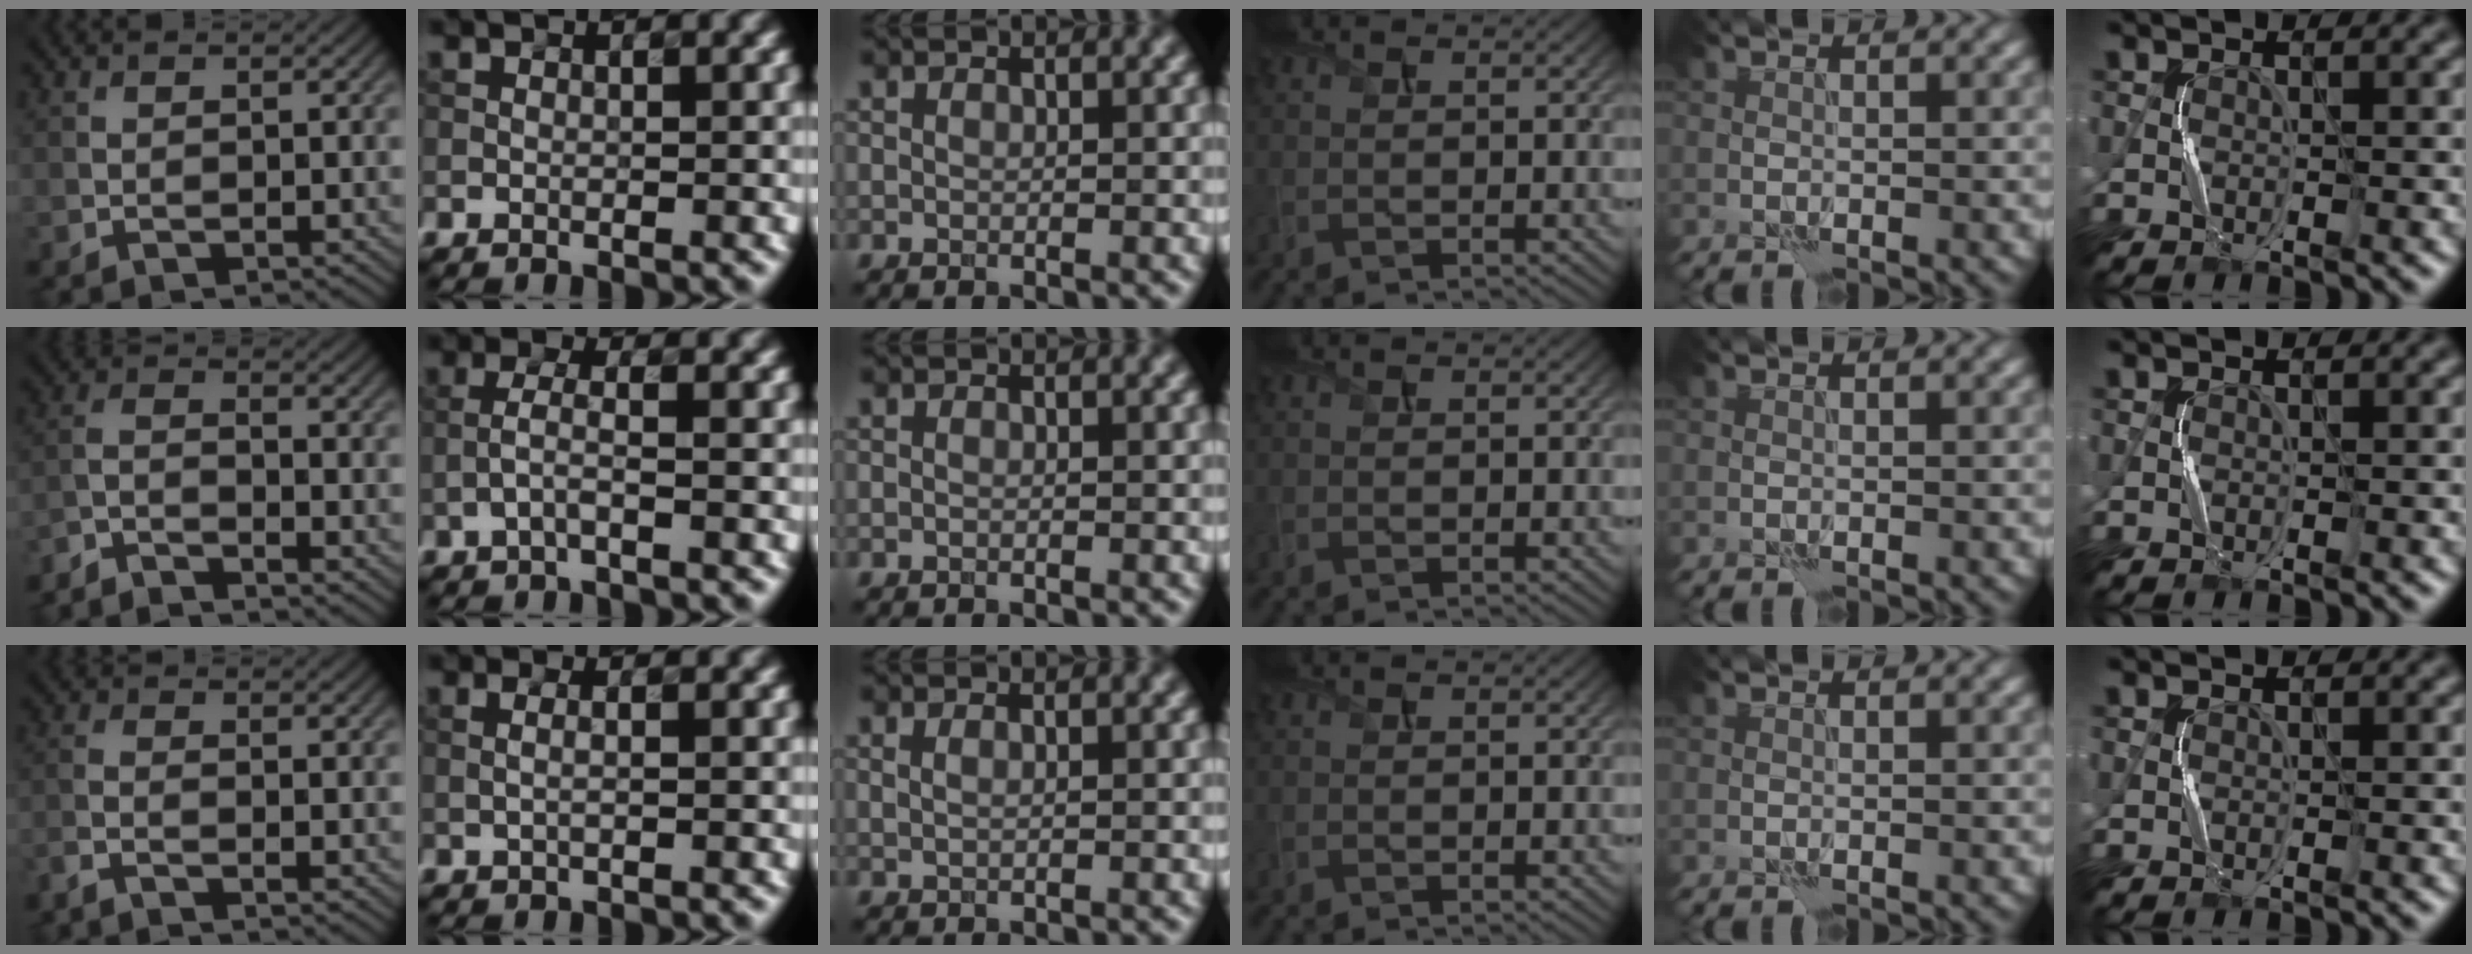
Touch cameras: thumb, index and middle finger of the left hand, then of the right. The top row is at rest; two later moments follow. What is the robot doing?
{"motion": "squeeze", "object": "sponge"}